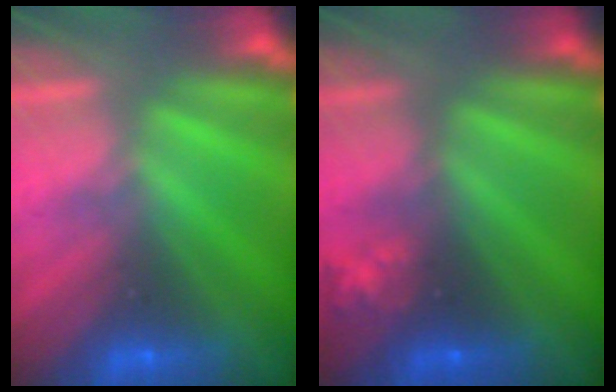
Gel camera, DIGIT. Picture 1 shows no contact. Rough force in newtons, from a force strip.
{"total": 2.3}